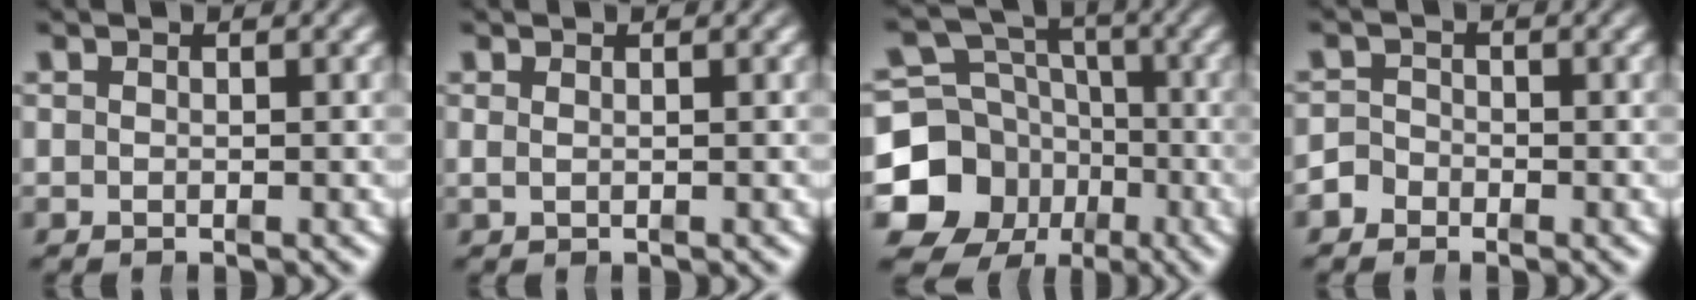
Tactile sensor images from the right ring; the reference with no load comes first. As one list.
[{"total": 0.6, "force": [0.3, -0.2, 0.4], "torque": [-0.005, -0.002, 0.009]}, {"total": 16.8, "force": [-4.3, 15.0, 6.3], "torque": [-0.134, -0.075, -0.065]}, {"total": 1.9, "force": [-1.4, 1.4, 0.2], "torque": [-0.006, -0.007, -0.028]}]